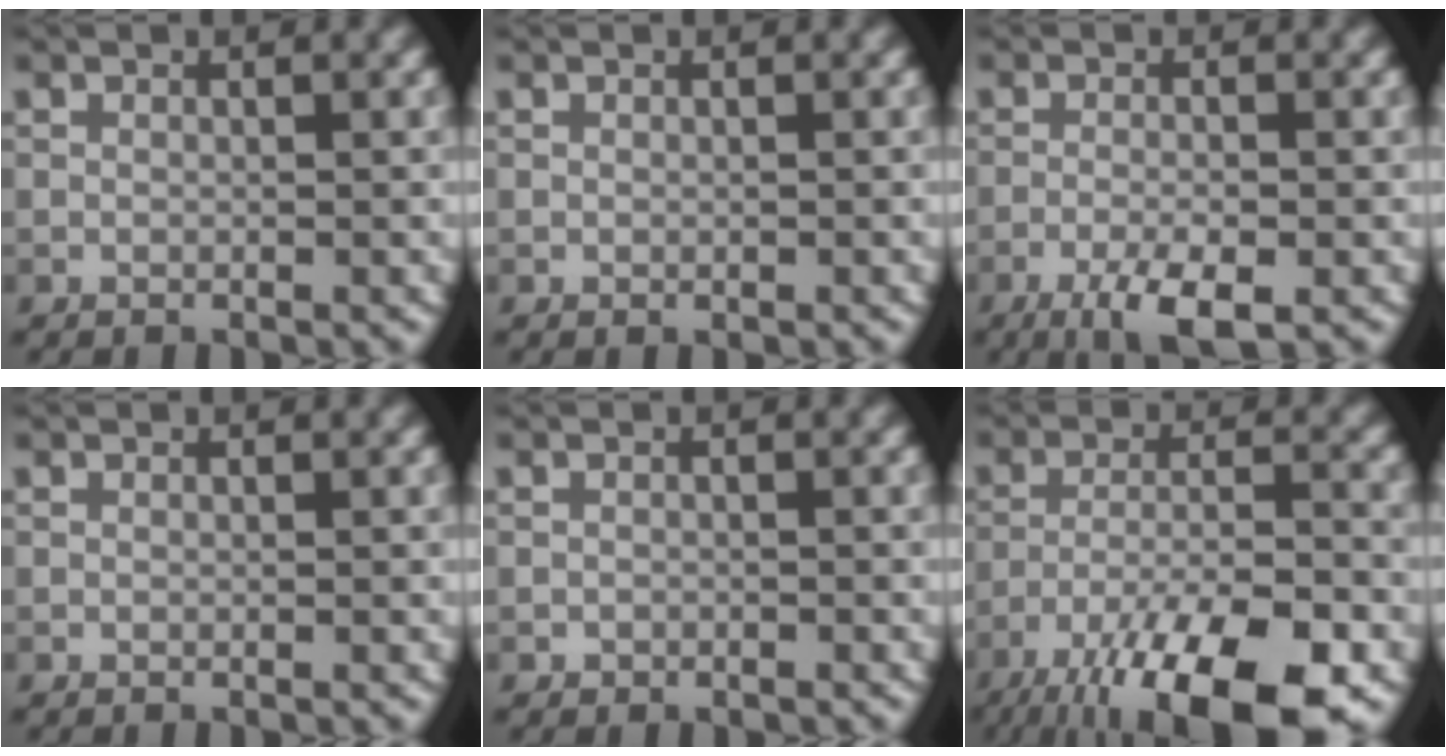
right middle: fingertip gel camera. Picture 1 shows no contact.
{"total": 0.0}
{"total": 4.6, "force": [-2.6, 1.2, 3.6], "torque": [-0.070, -0.003, -0.048]}
{"total": 0.0}
{"total": 0.6, "force": [-0.4, 0.5, 0.0], "torque": [0.005, -0.003, -0.007]}
{"total": 13.6, "force": [-9.0, 3.9, 9.4], "torque": [-0.169, -0.028, -0.143]}